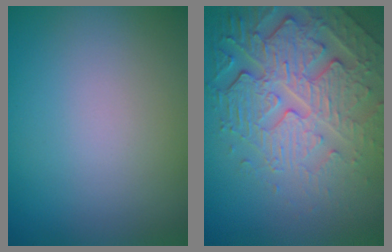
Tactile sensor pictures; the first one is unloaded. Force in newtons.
{"total": 7.4, "press": 5.4, "slide": 5.1}